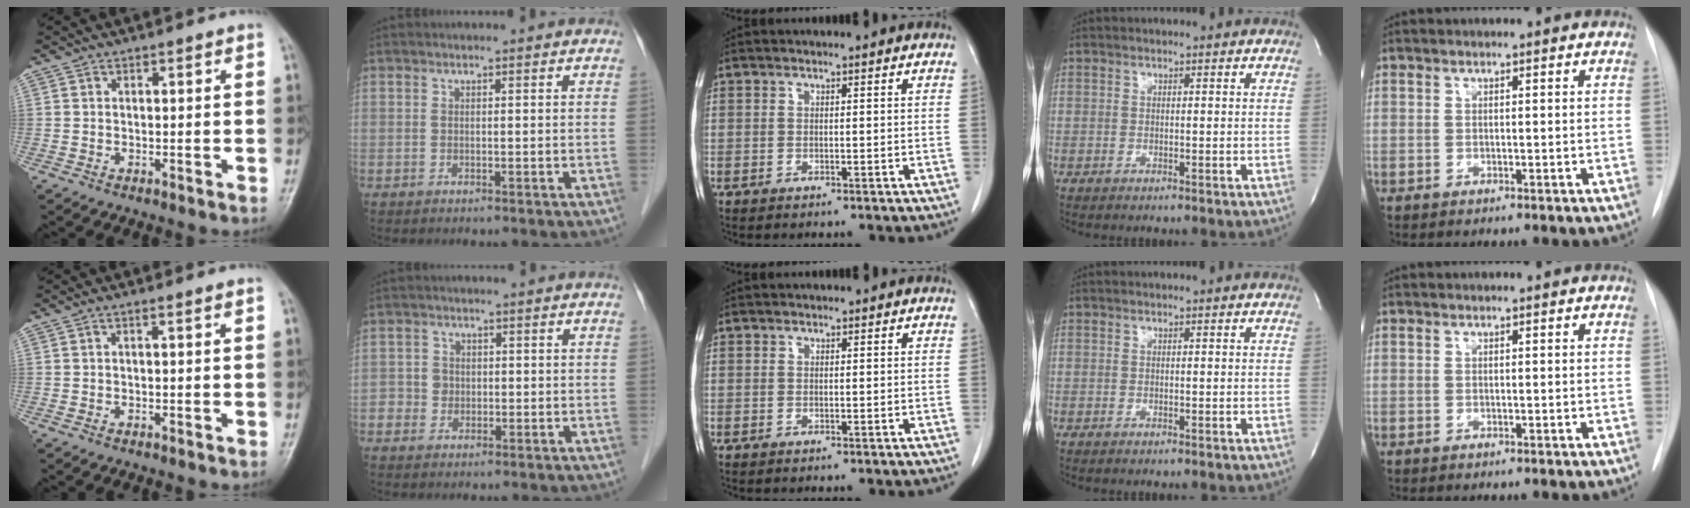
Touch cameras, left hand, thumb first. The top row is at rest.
{"thumb": {"total": 0.6, "force": [-0.1, 0.0, 0.6], "torque": [-0.016, 0.009, 0.000]}, "index": {"total": 2.7, "force": [-0.3, 2.6, 0.4], "torque": [-0.002, 0.009, -0.005]}}